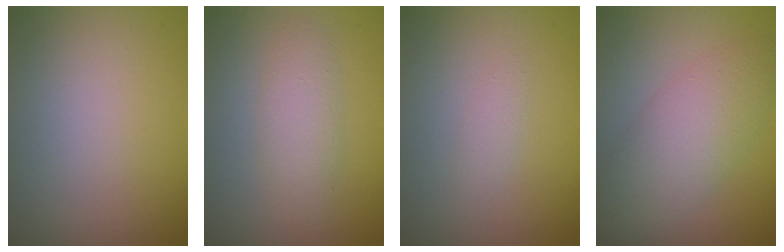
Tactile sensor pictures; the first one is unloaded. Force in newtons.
{"total": 2.7, "press": 2.7, "slide": 0.1}
{"total": 0.9, "press": 0.9, "slide": 0.0}
{"total": 5.5, "press": 5.5, "slide": 0.1}